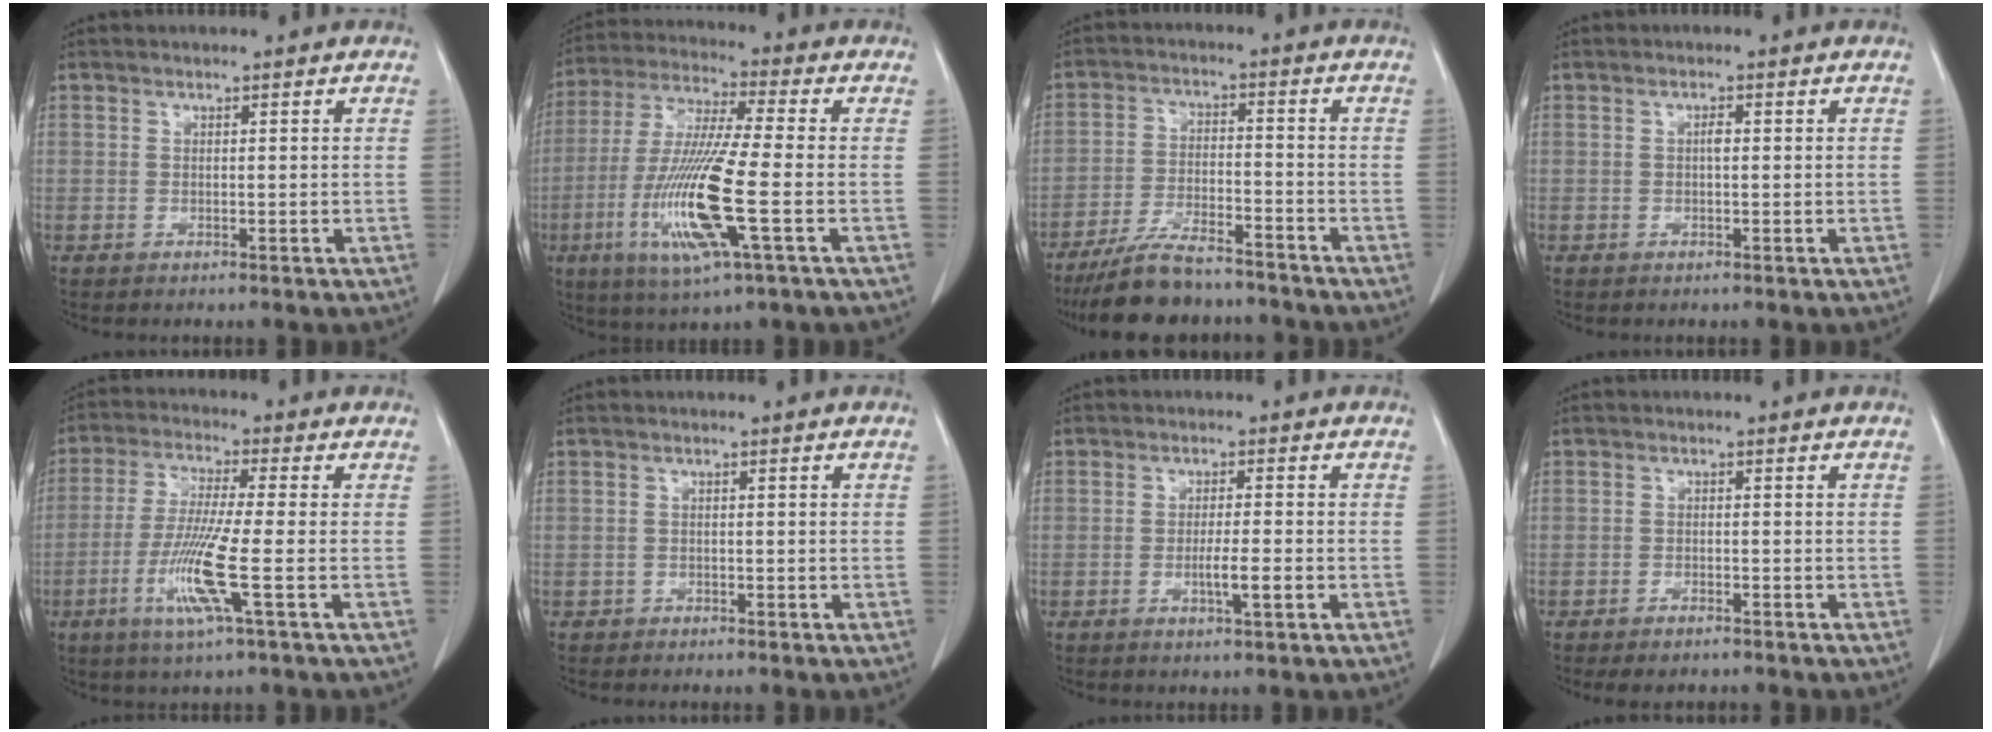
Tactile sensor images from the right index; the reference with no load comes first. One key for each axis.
{"total": 15.4, "fx": -4.2, "fy": 0.6, "fz": 14.8, "tx": -0.308, "ty": -0.019, "tz": -0.081}
{"total": 11.1, "fx": -9.8, "fy": 2.2, "fz": 4.7, "tx": -0.086, "ty": -0.011, "tz": -0.165}
{"total": 1.0, "fx": 0.1, "fy": 0.3, "fz": 1.0, "tx": -0.018, "ty": 0.002, "tz": 0.000}
{"total": 9.8, "fx": -3.2, "fy": -0.6, "fz": 9.2, "tx": -0.190, "ty": -0.020, "tz": -0.068}
{"total": 0.9, "fx": -0.7, "fy": 0.5, "fz": 0.0, "tx": -0.007, "ty": 0.002, "tz": -0.015}
{"total": 3.5, "fx": -1.1, "fy": 0.1, "fz": 3.4, "tx": -0.058, "ty": -0.003, "tz": -0.018}
{"total": 3.3, "fx": -2.7, "fy": 1.0, "fz": 1.6, "tx": -0.021, "ty": -0.005, "tz": -0.037}